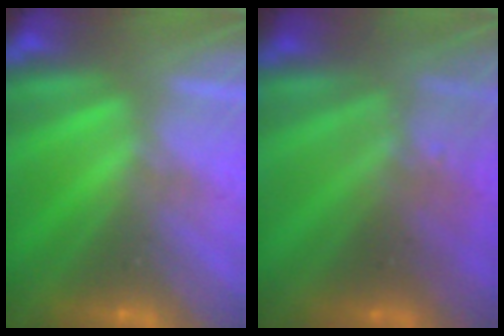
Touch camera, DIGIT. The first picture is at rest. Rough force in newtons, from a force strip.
{"total": 2.9}